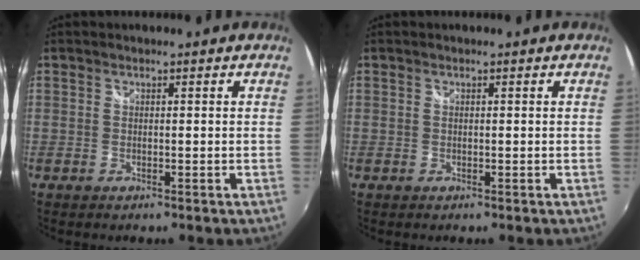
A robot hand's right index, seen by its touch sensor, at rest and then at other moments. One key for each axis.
{"total": 0.0}